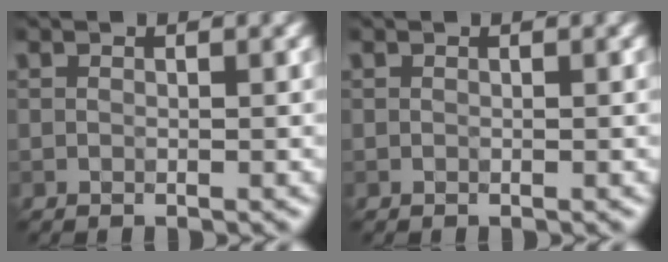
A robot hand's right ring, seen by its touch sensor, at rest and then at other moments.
{"total": 0.0}